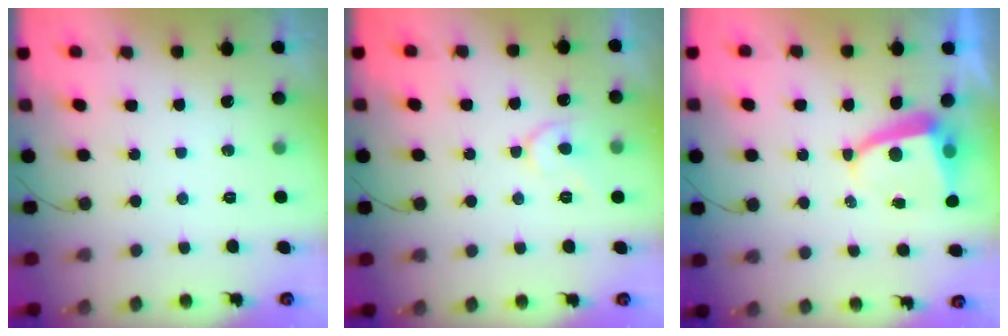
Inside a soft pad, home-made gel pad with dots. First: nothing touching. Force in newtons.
{"total": 7.7, "press": 7.6, "slide": 1.0}
{"total": 6.1, "press": 6.1, "slide": 0.7}